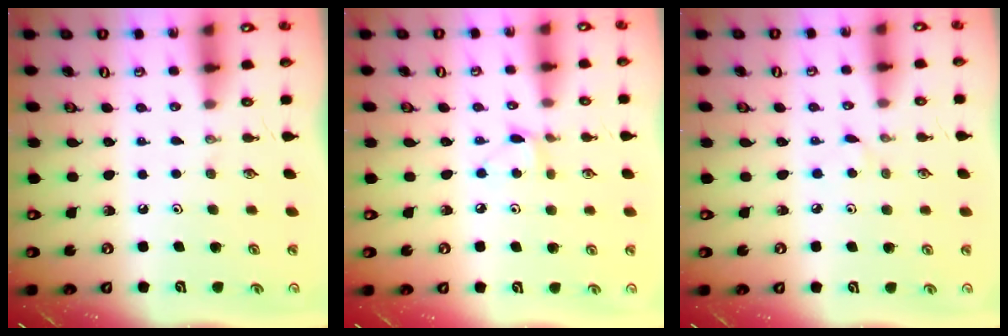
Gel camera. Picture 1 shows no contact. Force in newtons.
{"total": 5.0, "press": 5.0, "slide": 0.6}
{"total": 2.9, "press": 2.9, "slide": 0.3}